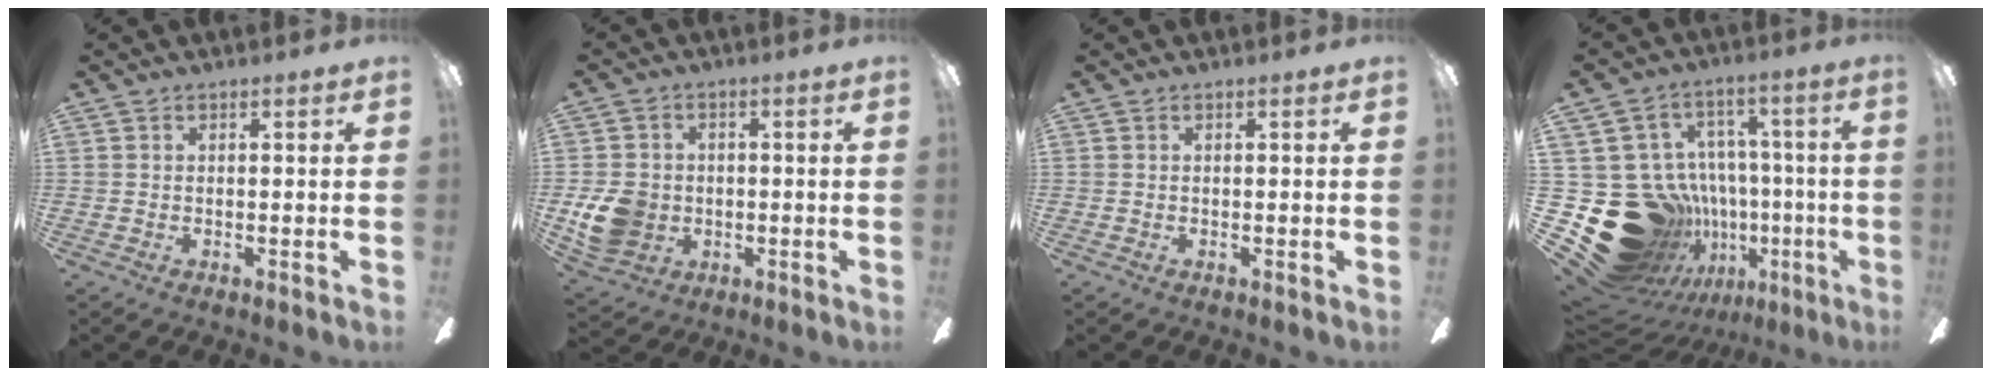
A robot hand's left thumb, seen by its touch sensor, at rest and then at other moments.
{"total": 9.7, "force": [-1.4, 8.4, 4.6], "torque": [-0.108, 0.015, -0.024]}
{"total": 0.0}
{"total": 24.7, "force": [-7.1, 20.9, 11.1], "torque": [-0.221, 0.013, -0.039]}